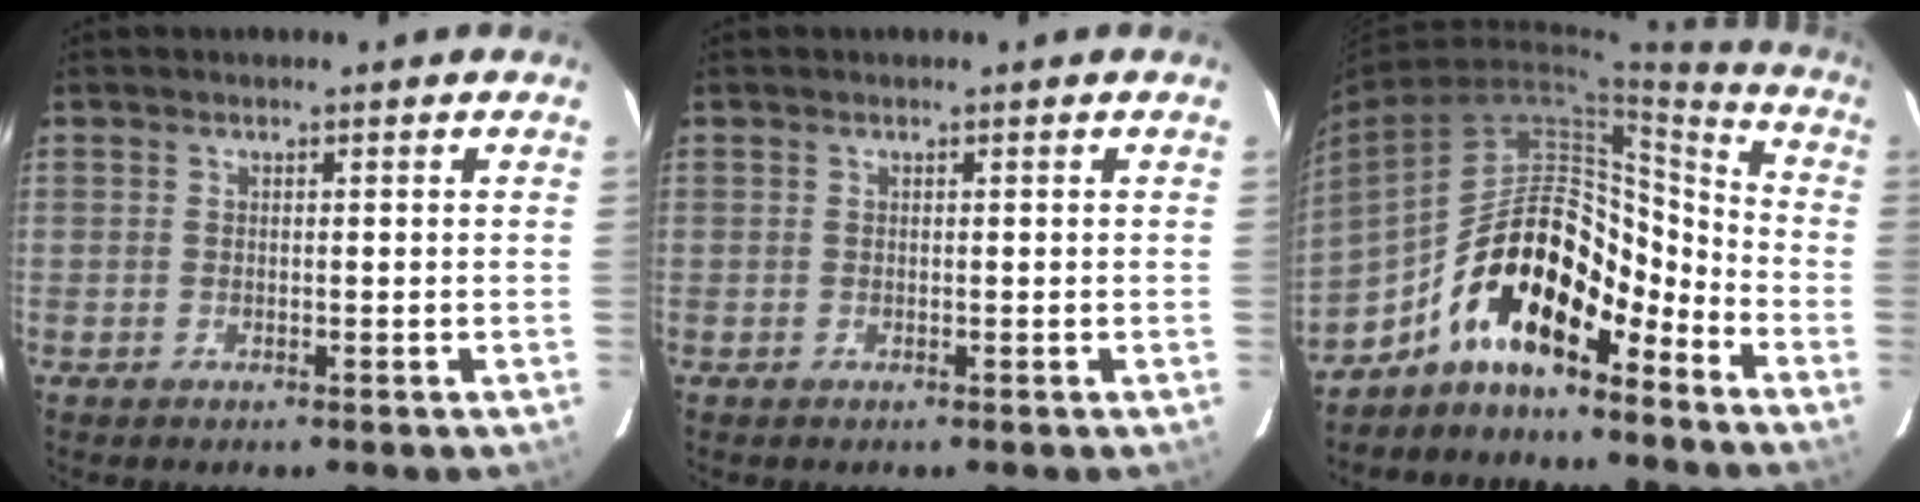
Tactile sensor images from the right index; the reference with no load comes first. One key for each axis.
{"total": 0.0}
{"total": 14.7, "fx": -10.3, "fy": 5.1, "fz": 9.3, "tx": -0.149, "ty": 0.036, "tz": -0.183}